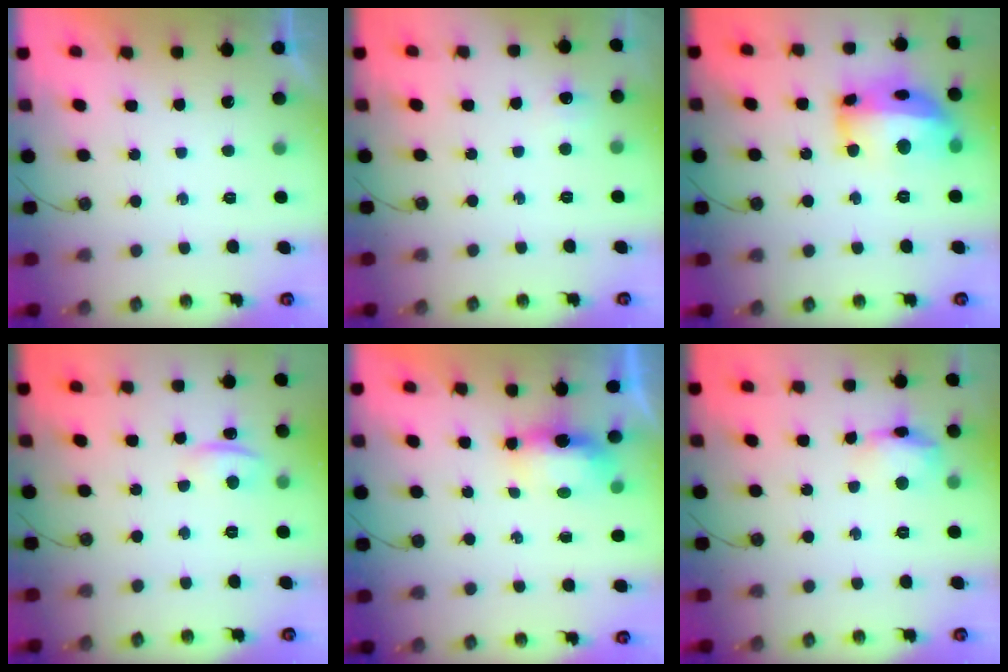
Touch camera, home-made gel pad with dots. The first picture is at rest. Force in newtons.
{"total": 5.4, "press": 5.3, "slide": 0.8}
{"total": 17.6, "press": 17.6, "slide": 1.3}
{"total": 1.6, "press": 1.2, "slide": 1.0}
{"total": 5.9, "press": 5.8, "slide": 0.7}
{"total": 11.1, "press": 11.1, "slide": 0.8}